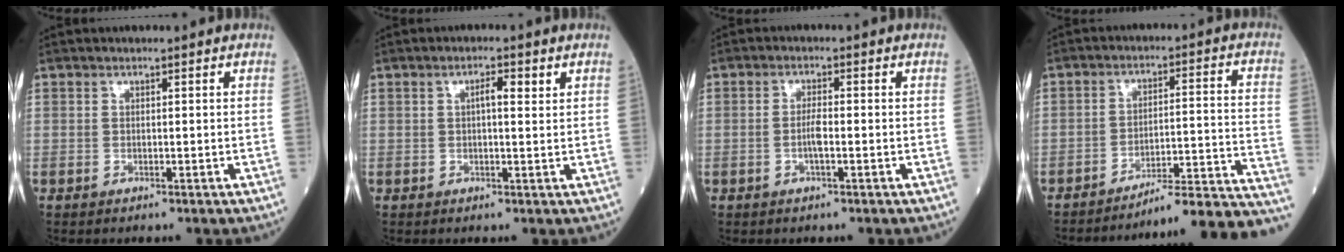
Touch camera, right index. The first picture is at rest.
{"total": 2.5, "force": [1.0, 0.6, 2.3], "torque": [-0.041, 0.006, 0.014]}
{"total": 2.5, "force": [-0.6, 0.4, 2.4], "torque": [-0.048, 0.001, -0.013]}
{"total": 17.3, "force": [-16.6, -2.0, 4.4], "torque": [-0.009, 0.024, -0.225]}